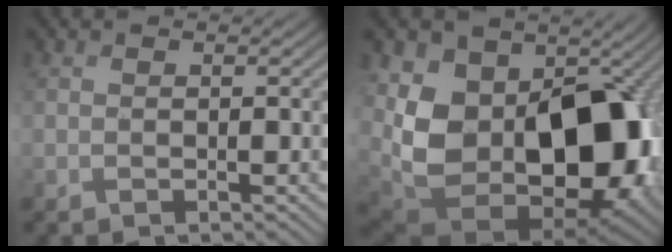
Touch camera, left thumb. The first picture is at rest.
{"total": 18.8, "force": [0.8, 12.9, 13.7], "torque": [-0.272, -0.043, 0.041]}